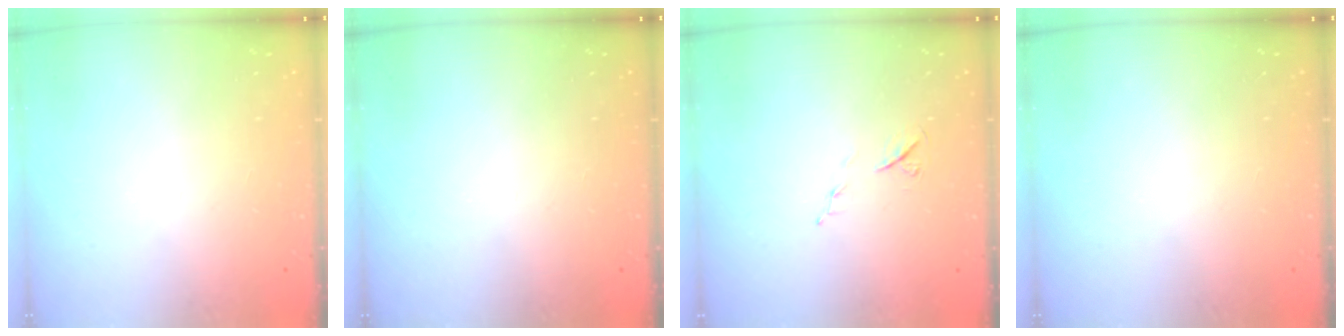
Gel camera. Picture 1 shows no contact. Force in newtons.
{"total": 0.0}
{"total": 6.1, "press": 5.9, "slide": 1.5}
{"total": 0.0}